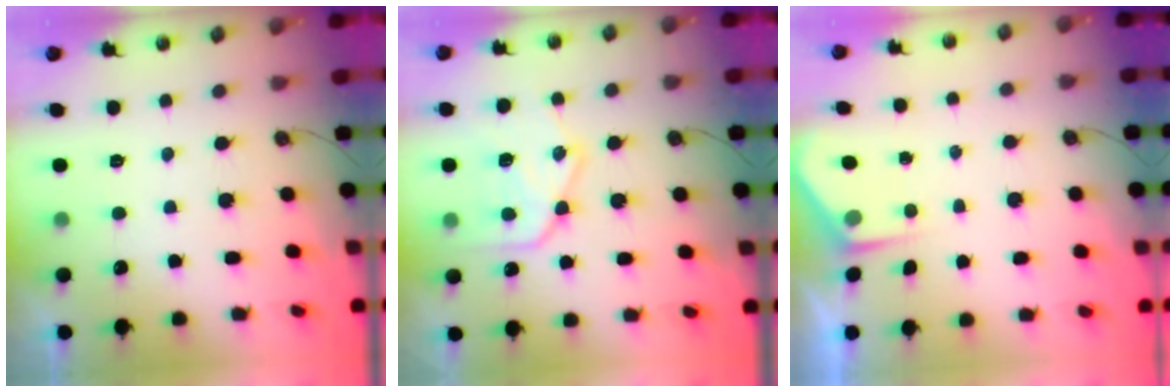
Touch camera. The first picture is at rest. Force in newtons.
{"total": 18.1, "press": 18.0, "slide": 1.4}
{"total": 2.7, "press": 2.7, "slide": 0.3}